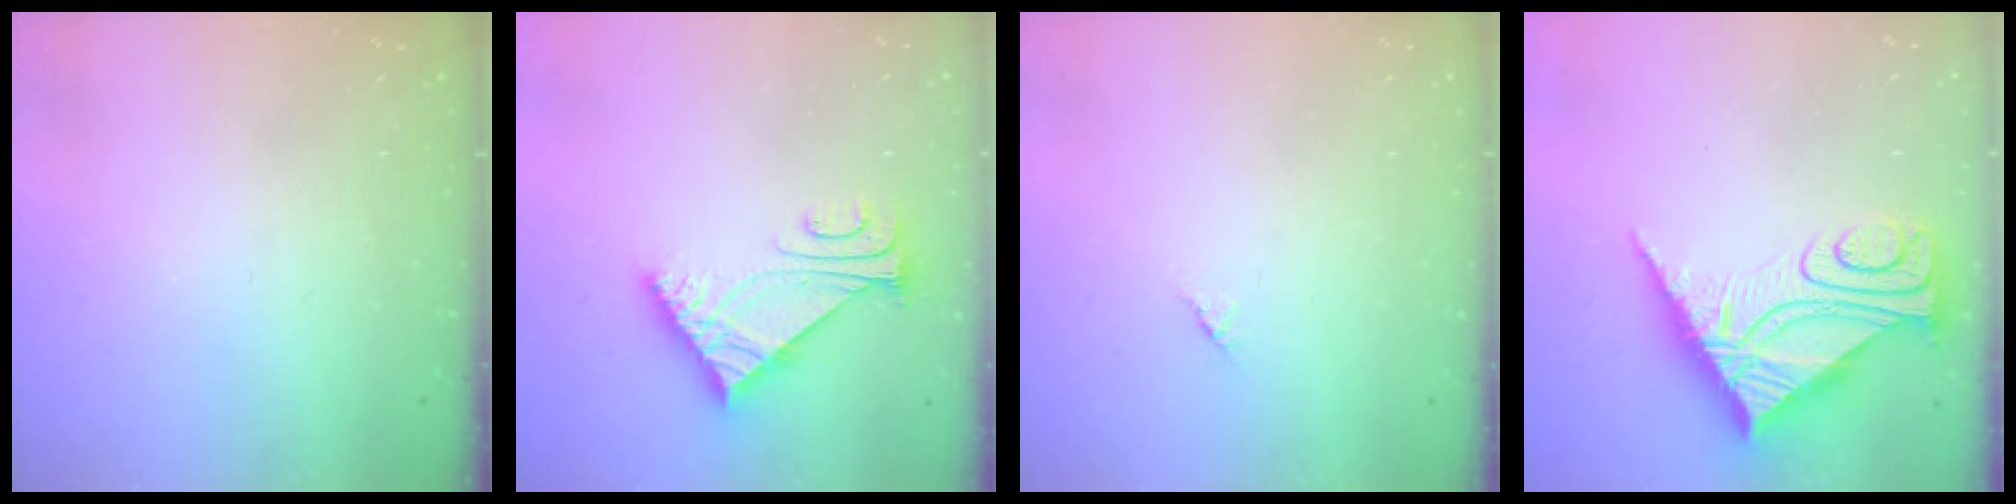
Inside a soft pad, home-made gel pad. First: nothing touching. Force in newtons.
{"total": 6.5, "press": 6.5, "slide": 0.4}
{"total": 1.2, "press": 1.2, "slide": 0.3}
{"total": 13.6, "press": 13.5, "slide": 1.4}